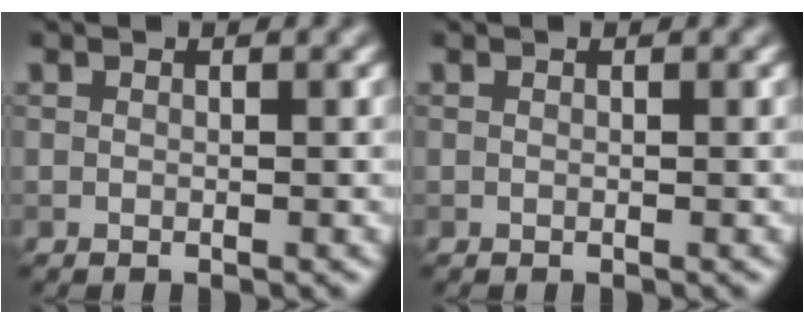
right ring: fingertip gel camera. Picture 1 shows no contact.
{"total": 0.0}